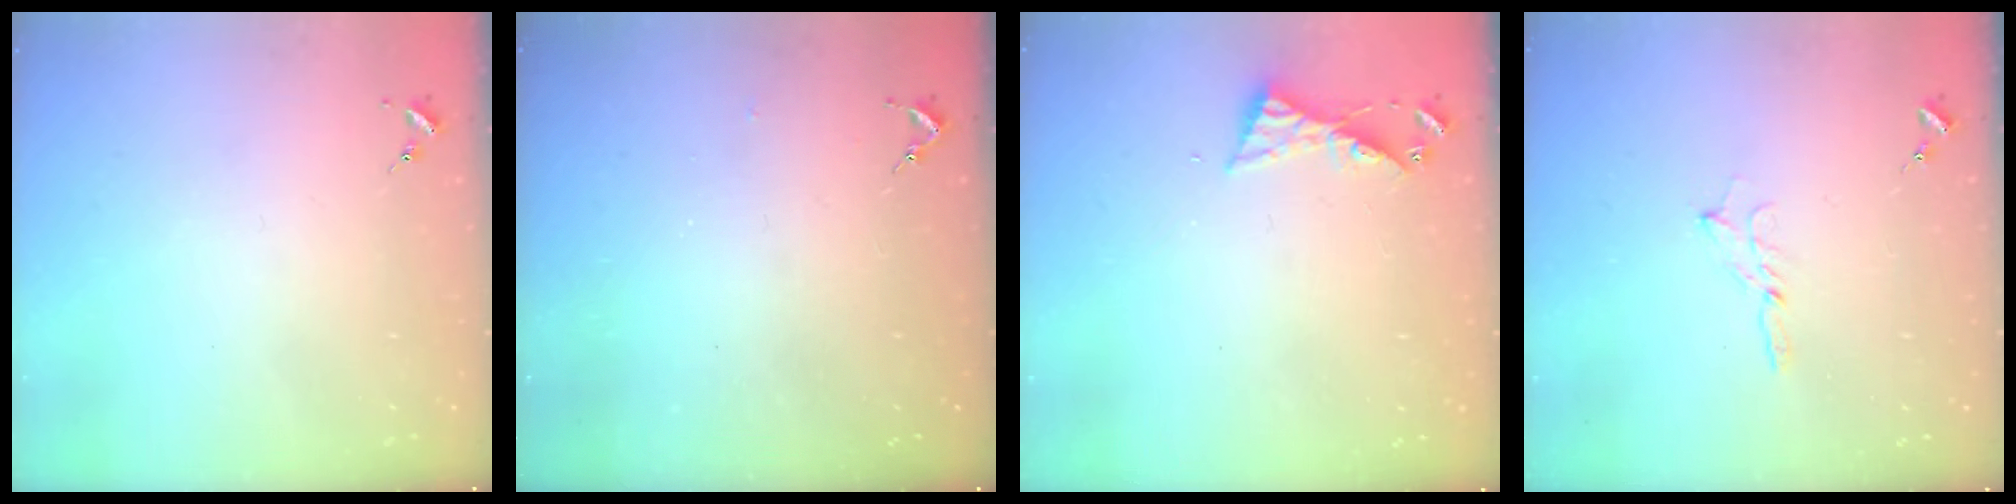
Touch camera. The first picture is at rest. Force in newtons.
{"total": 2.6, "press": 2.5, "slide": 0.3}
{"total": 5.2, "press": 5.2, "slide": 0.4}
{"total": 2.5, "press": 2.5, "slide": 0.2}